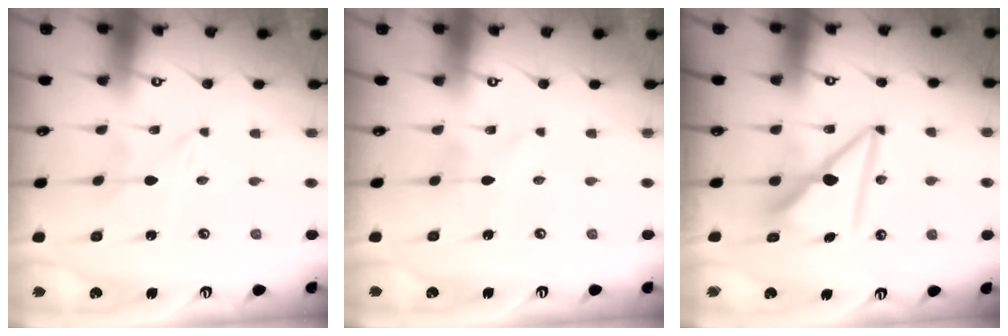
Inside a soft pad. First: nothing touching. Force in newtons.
{"total": 1.7, "press": 1.7, "slide": 0.2}
{"total": 10.2, "press": 10.1, "slide": 1.1}